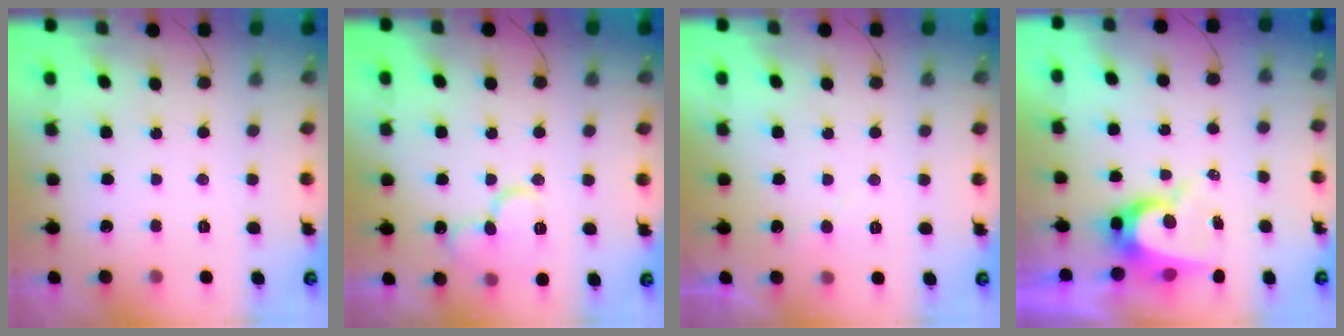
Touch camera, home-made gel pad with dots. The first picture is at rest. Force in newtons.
{"total": 12.9, "press": 12.8, "slide": 1.7}
{"total": 3.9, "press": 3.8, "slide": 0.3}
{"total": 8.6, "press": 8.6, "slide": 0.8}